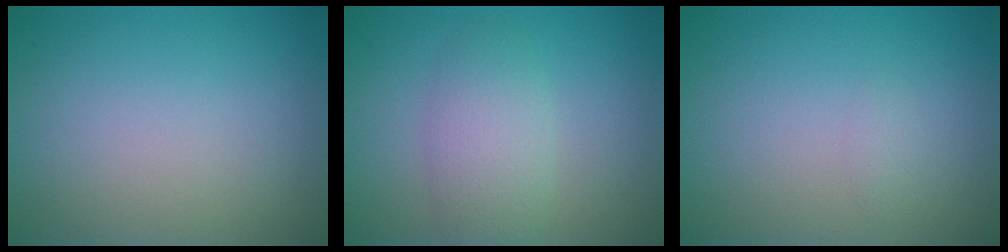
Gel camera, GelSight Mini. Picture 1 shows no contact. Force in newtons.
{"total": 3.5, "press": 3.5, "slide": 0.3}
{"total": 0.6, "press": 0.6, "slide": 0.0}